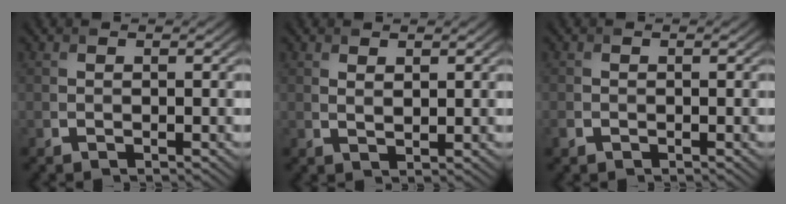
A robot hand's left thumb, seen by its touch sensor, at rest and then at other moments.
{"total": 1.3, "force": [0.9, 0.4, 0.9], "torque": [-0.019, -0.002, 0.021]}
{"total": 1.1, "force": [-0.6, 0.9, 0.5], "torque": [-0.013, -0.002, -0.015]}